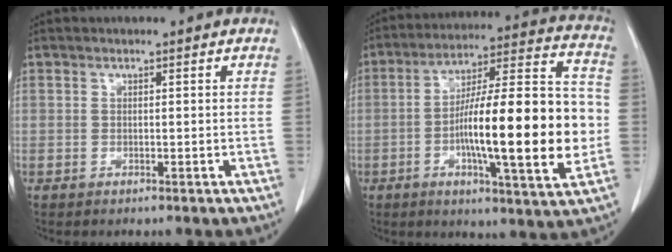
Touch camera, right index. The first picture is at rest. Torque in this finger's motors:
{"motor_torque": [1.94, -0.20, 1.03, 0.21]}